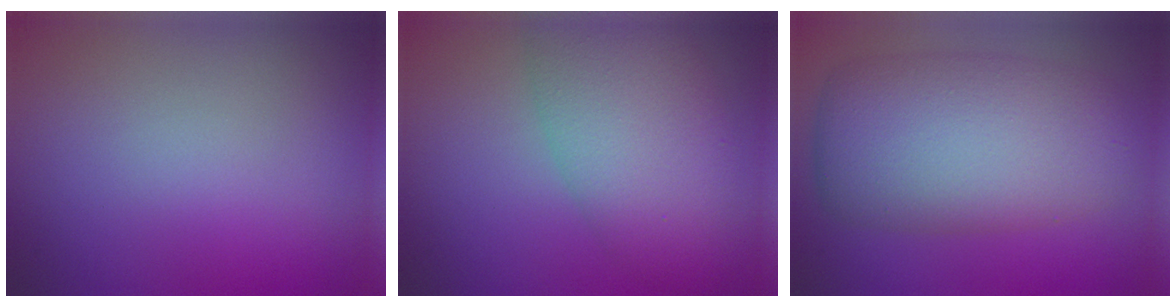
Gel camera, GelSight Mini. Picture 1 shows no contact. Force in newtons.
{"total": 7.7, "press": 7.7, "slide": 0.1}
{"total": 9.7, "press": 9.7, "slide": 0.5}